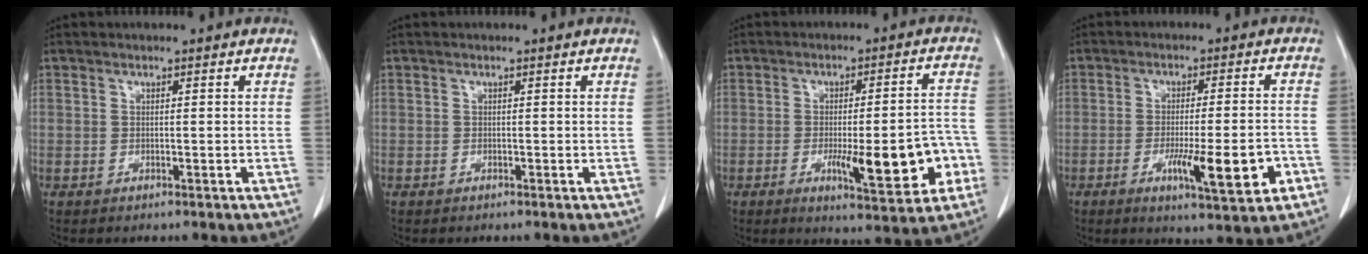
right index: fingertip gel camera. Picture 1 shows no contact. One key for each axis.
{"total": 0.0}
{"total": 12.9, "fx": -3.9, "fy": 2.8, "fz": 12.0, "tx": -0.155, "ty": 0.008, "tz": -0.044}
{"total": 10.1, "fx": -3.9, "fy": 1.1, "fz": 9.3, "tx": -0.134, "ty": -0.013, "tz": -0.053}